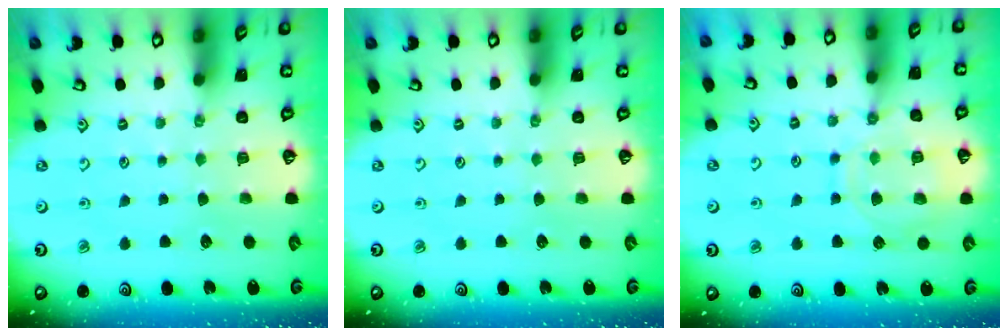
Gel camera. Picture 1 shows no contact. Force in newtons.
{"total": 0.0}
{"total": 12.2, "press": 12.1, "slide": 1.1}